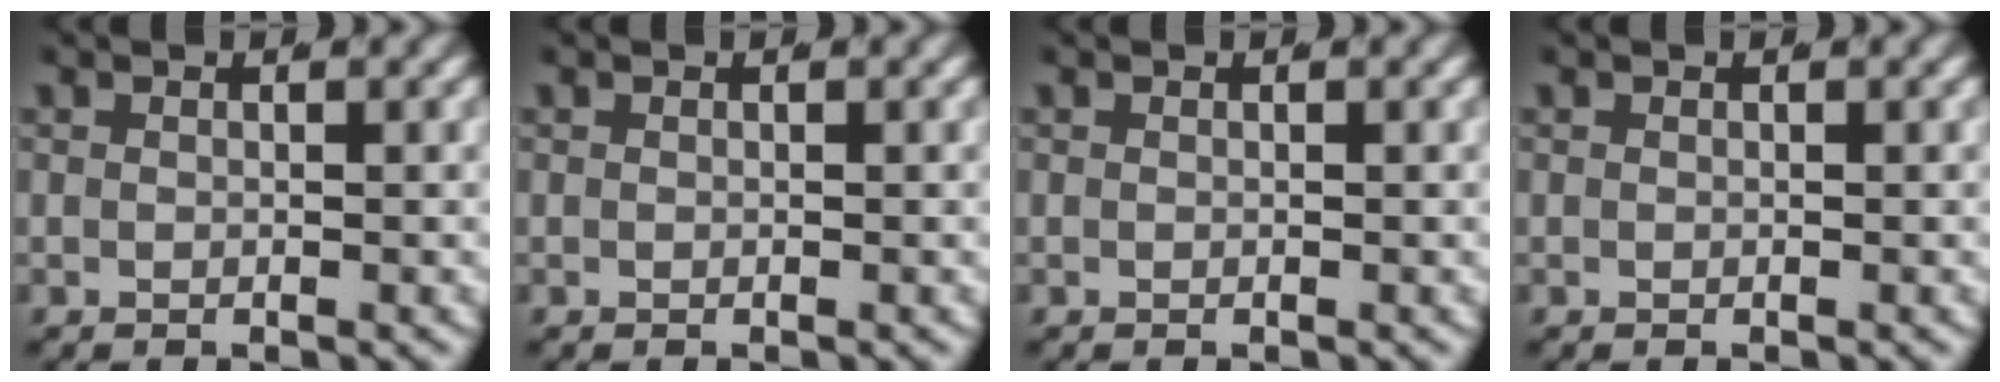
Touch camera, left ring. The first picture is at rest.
{"total": 0.0}
{"total": 0.0}
{"total": 0.0}